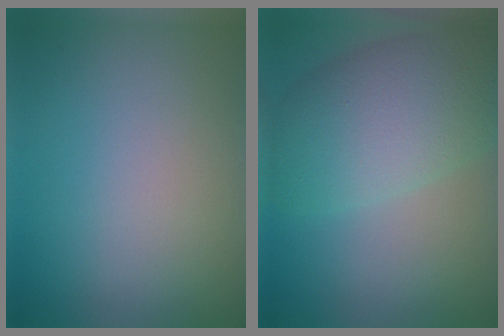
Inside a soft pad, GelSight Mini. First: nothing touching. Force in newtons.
{"total": 8.2, "press": 8.2, "slide": 0.4}